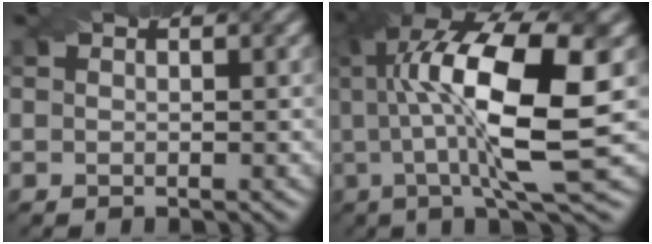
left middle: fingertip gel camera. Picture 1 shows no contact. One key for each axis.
{"total": 13.2, "fx": 1.3, "fy": 3.3, "fz": 12.7, "tx": -0.212, "ty": 0.013, "tz": 0.035}